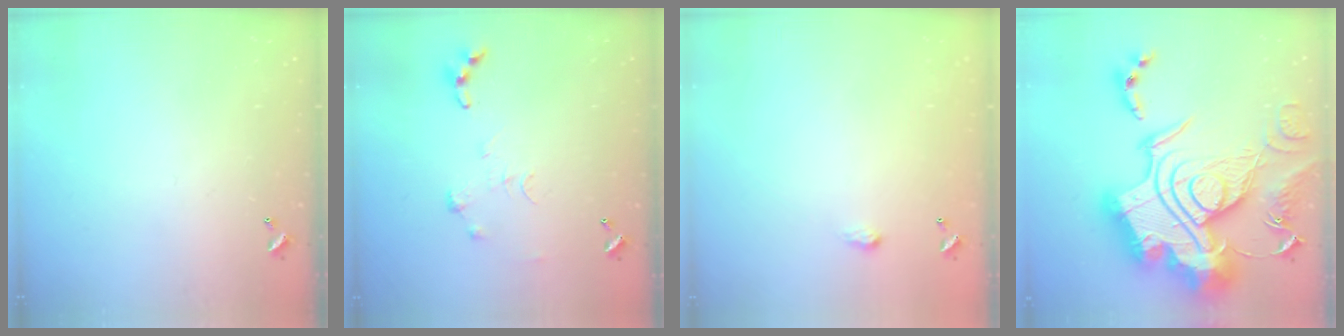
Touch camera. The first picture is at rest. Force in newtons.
{"total": 0.7, "press": 0.7, "slide": 0.1}
{"total": 1.3, "press": 1.3, "slide": 0.2}
{"total": 0.8, "press": 0.8, "slide": 0.0}